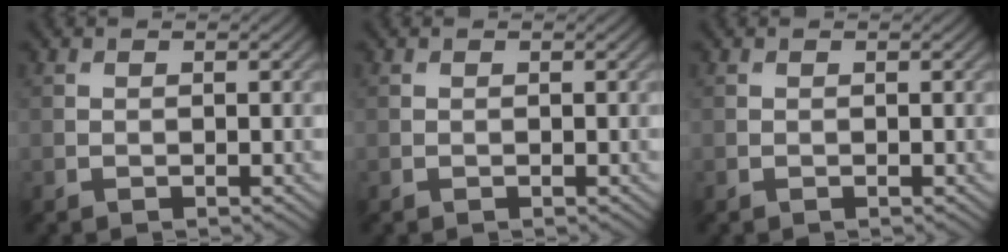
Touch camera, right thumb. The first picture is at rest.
{"total": 0.0}
{"total": 0.0}